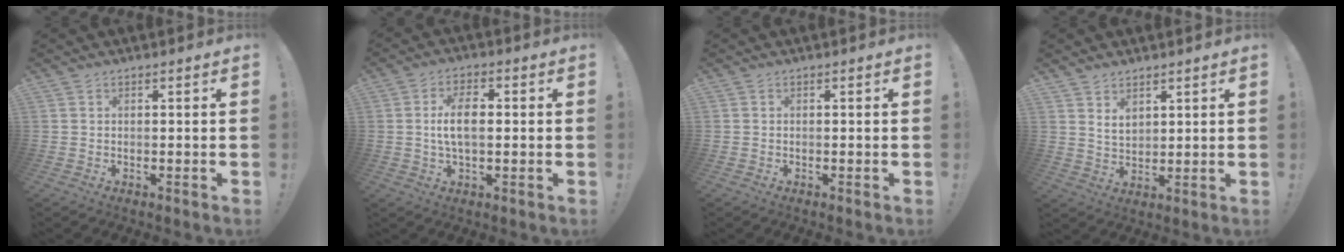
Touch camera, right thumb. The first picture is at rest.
{"total": 8.1, "force": [0.2, 4.1, 7.0], "torque": [-0.116, 0.006, 0.003]}
{"total": 0.0}
{"total": 4.7, "force": [3.3, 2.9, 1.8], "torque": [-0.028, -0.021, 0.059]}